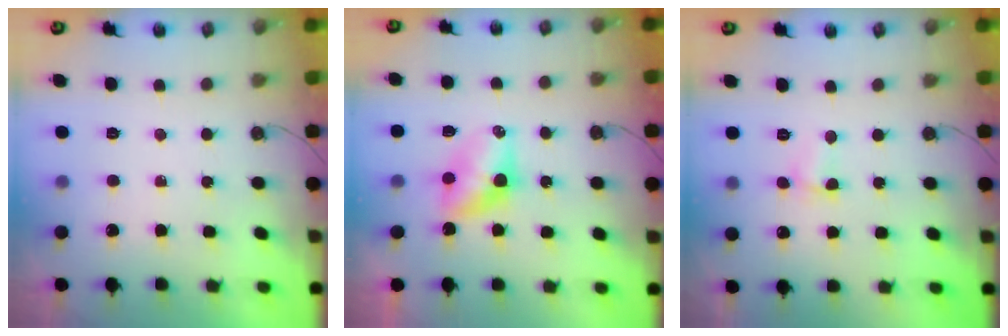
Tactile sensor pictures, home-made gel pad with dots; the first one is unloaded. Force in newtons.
{"total": 5.7, "press": 5.7, "slide": 0.6}
{"total": 2.4, "press": 2.4, "slide": 0.6}